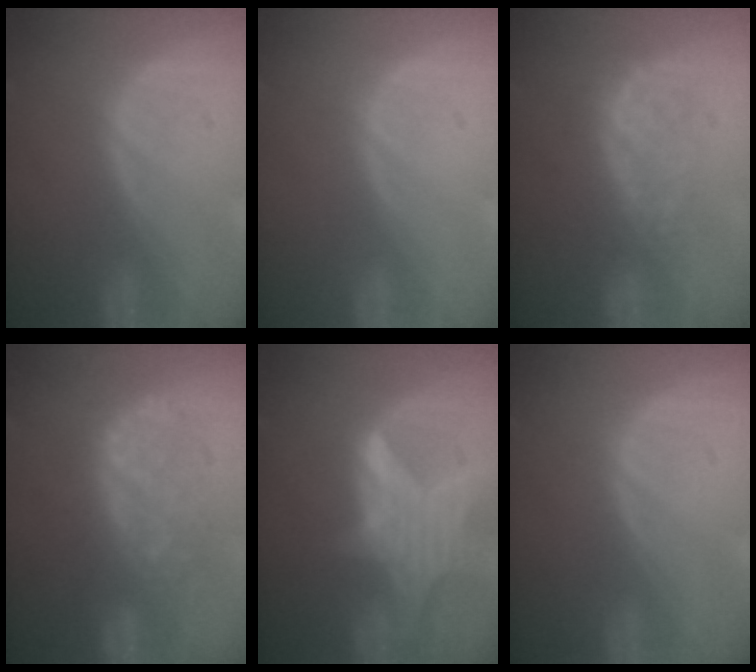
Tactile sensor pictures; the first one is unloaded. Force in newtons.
{"total": 0.0}
{"total": 8.5, "press": 7.4, "slide": 4.3}
{"total": 9.0, "press": 9.0, "slide": 0.6}
{"total": 7.8, "press": 7.1, "slide": 3.2}
{"total": 0.0}